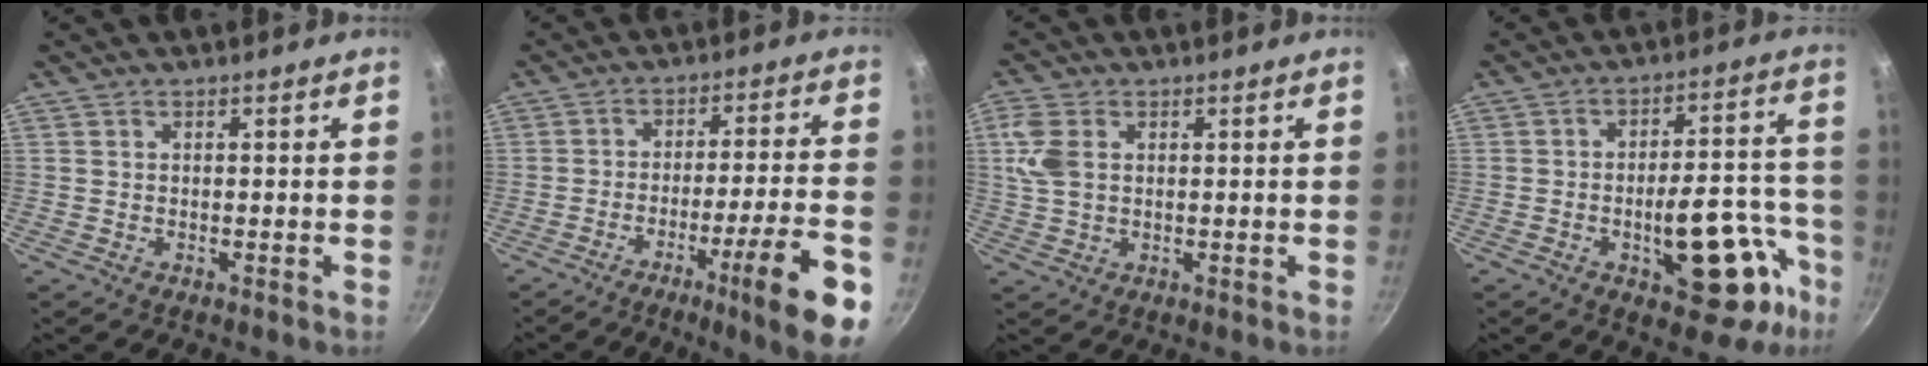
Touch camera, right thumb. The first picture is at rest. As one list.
[{"total": 15.6, "force": [-7.6, 1.3, 13.6], "torque": [-0.189, 0.037, -0.107]}, {"total": 6.3, "force": [1.5, 4.2, 4.5], "torque": [-0.099, 0.004, 0.029]}, {"total": 19.0, "force": [-7.8, 8.9, 14.8], "torque": [-0.127, 0.055, -0.100]}]